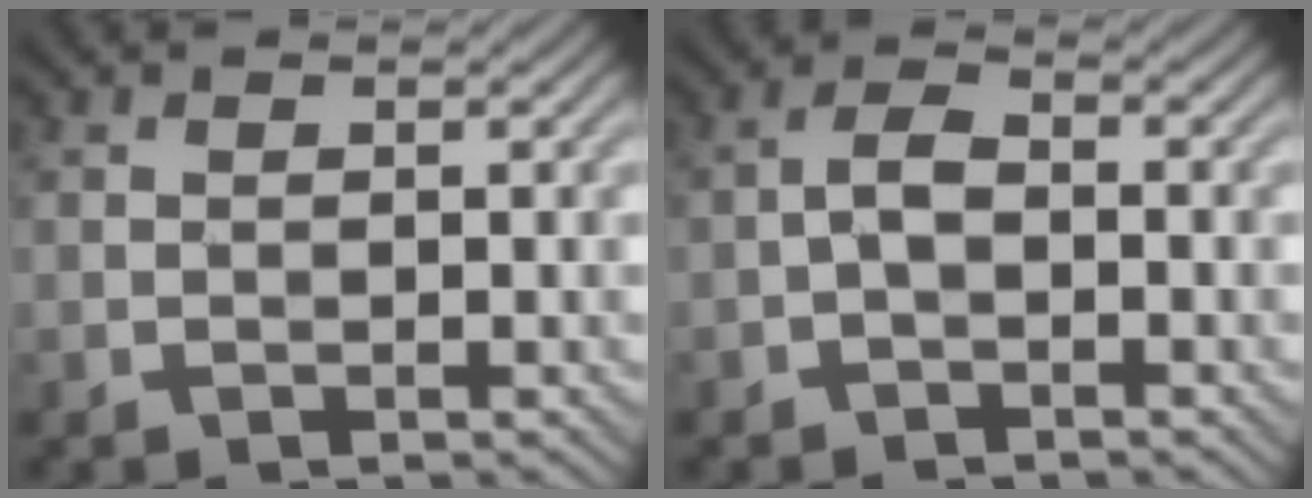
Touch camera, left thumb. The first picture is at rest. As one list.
[{"total": 2.6, "force": [-0.9, 1.3, 2.1], "torque": [-0.040, 0.008, -0.025]}]